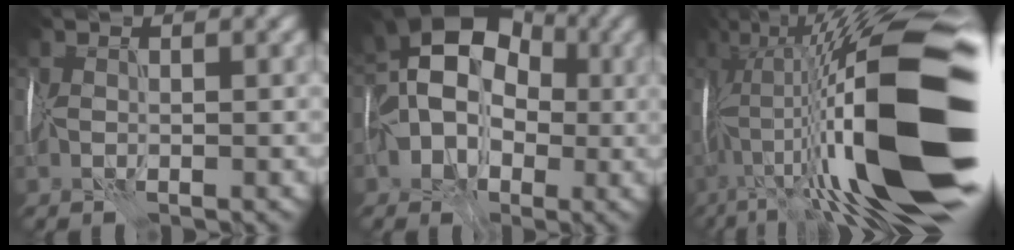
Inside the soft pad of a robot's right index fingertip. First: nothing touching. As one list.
[{"total": 12.3, "force": [0.2, 9.7, 7.5], "torque": [-0.084, 0.040, -0.042]}, {"total": 20.4, "force": [-2.2, 5.7, 19.5], "torque": [-0.323, 0.033, -0.050]}]